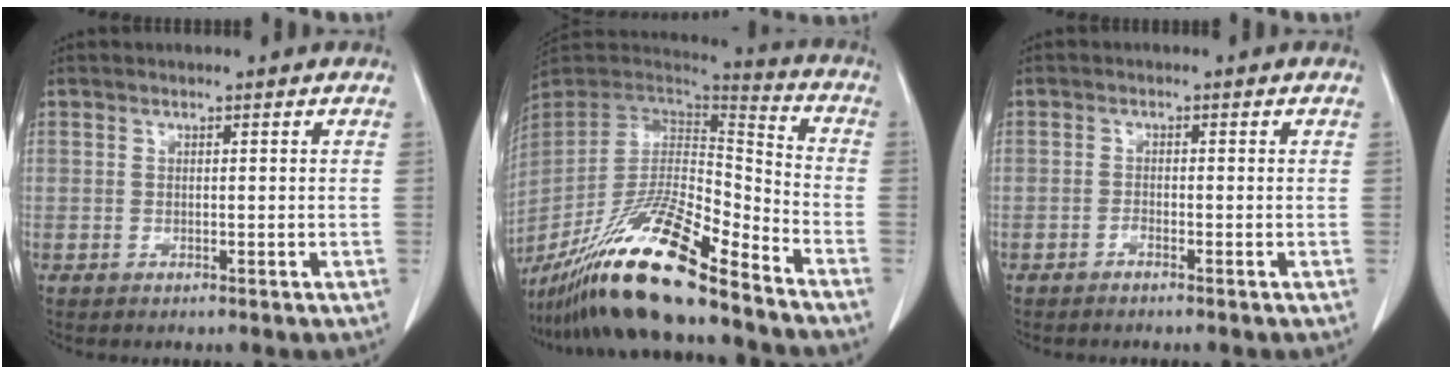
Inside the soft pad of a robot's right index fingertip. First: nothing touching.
{"total": 21.5, "force": [-16.3, 2.3, 13.9], "torque": [-0.274, -0.022, -0.301]}
{"total": 0.8, "force": [-0.8, 0.0, 0.3], "torque": [-0.004, 0.002, -0.014]}